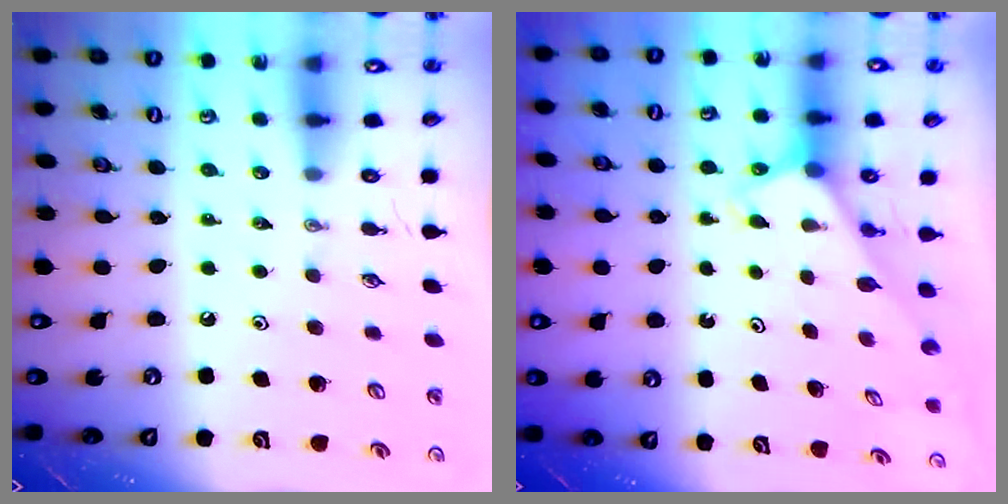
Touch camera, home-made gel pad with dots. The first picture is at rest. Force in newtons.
{"total": 2.7, "press": 2.7, "slide": 0.2}